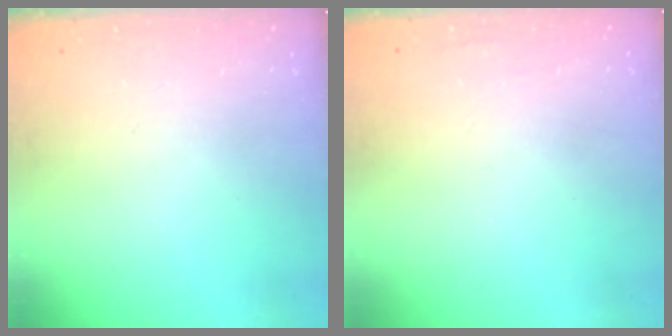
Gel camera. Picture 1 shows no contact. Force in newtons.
{"total": 1.6, "press": 1.6, "slide": 0.1}